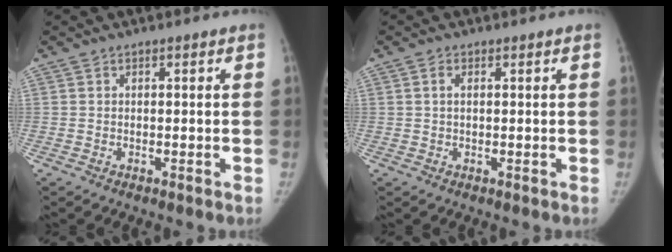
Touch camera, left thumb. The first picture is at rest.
{"total": 1.3, "force": [0.3, 0.8, 1.1], "torque": [-0.020, 0.006, 0.004]}